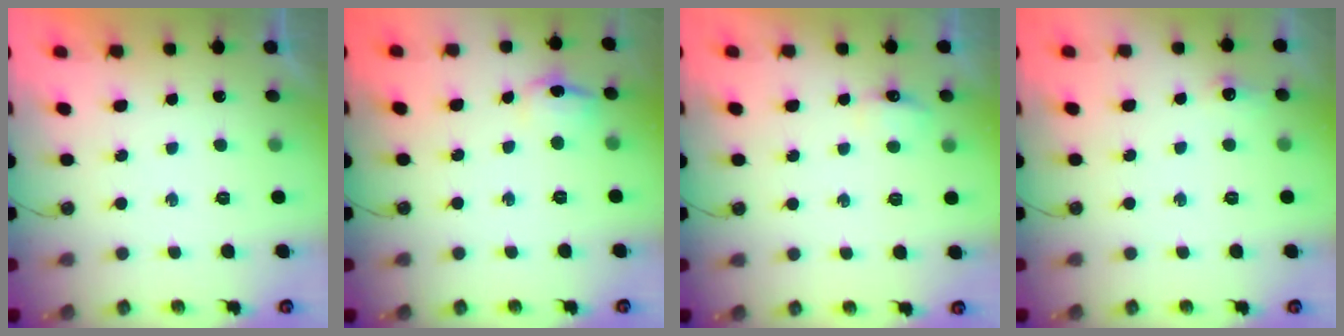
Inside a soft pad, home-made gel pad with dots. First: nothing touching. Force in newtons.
{"total": 10.2, "press": 10.2, "slide": 0.9}
{"total": 5.4, "press": 5.3, "slide": 1.0}
{"total": 6.1, "press": 6.0, "slide": 1.0}